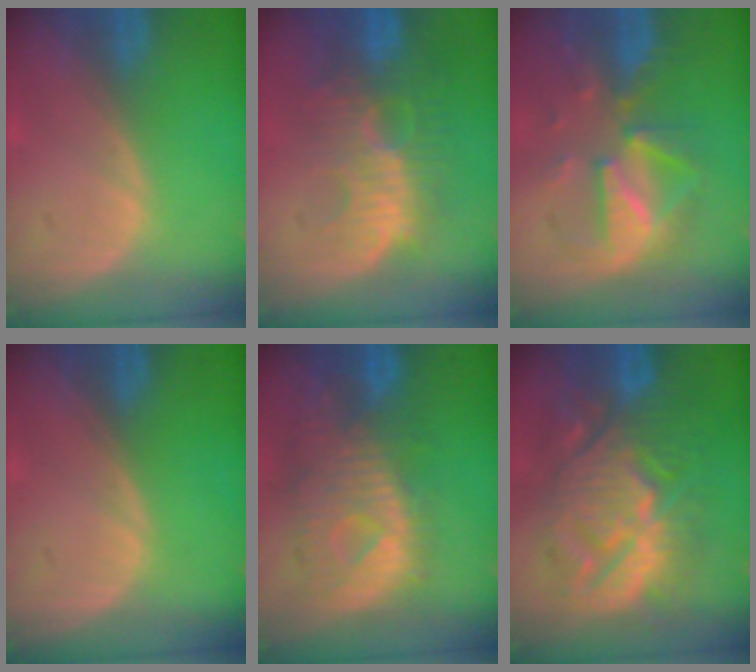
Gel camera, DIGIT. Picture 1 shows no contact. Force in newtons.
{"total": 11.0, "press": 9.7, "slide": 5.1}
{"total": 8.0, "press": 8.0, "slide": 0.6}
{"total": 0.0}
{"total": 10.9, "press": 9.6, "slide": 5.2}
{"total": 13.9, "press": 13.8, "slide": 1.4}